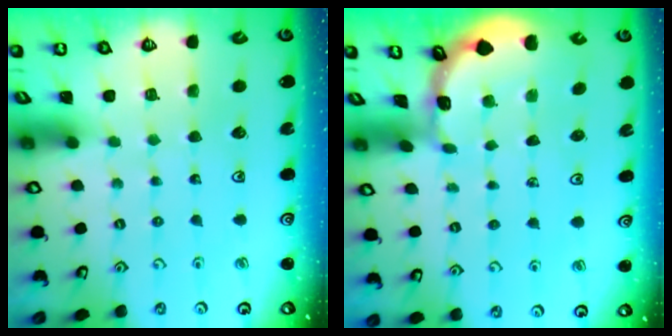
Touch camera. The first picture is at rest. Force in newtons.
{"total": 1.2, "press": 1.2, "slide": 0.1}